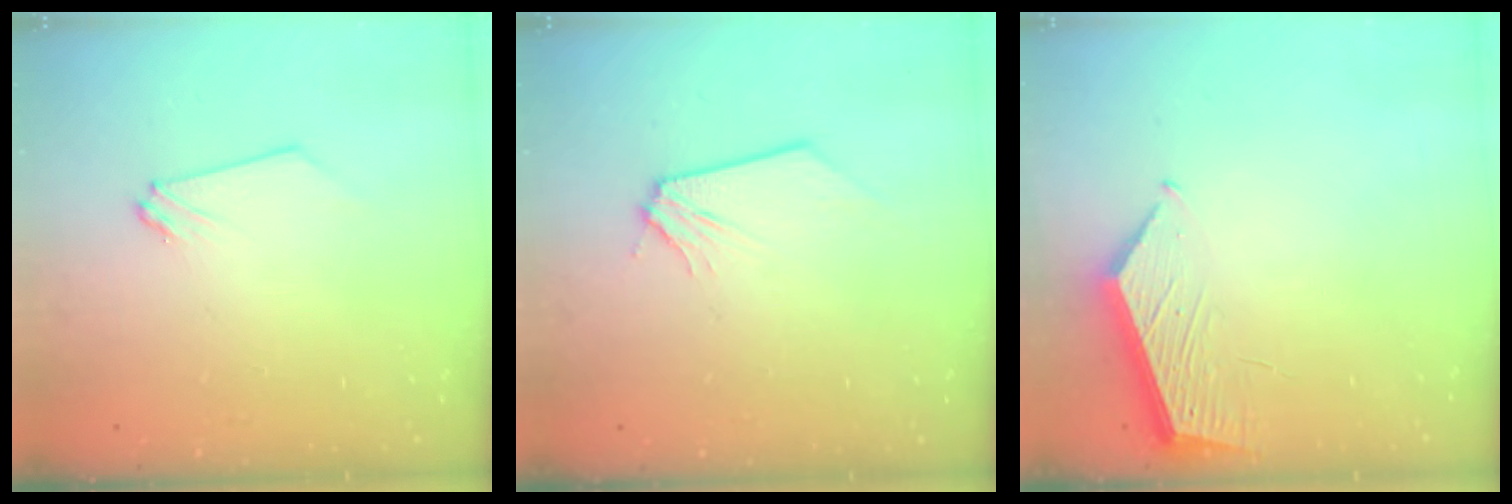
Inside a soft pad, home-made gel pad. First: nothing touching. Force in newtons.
{"total": 0.0}
{"total": 5.0, "press": 5.0, "slide": 0.2}